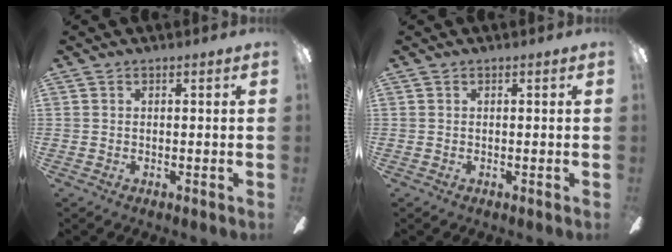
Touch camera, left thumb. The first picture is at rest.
{"total": 0.0}